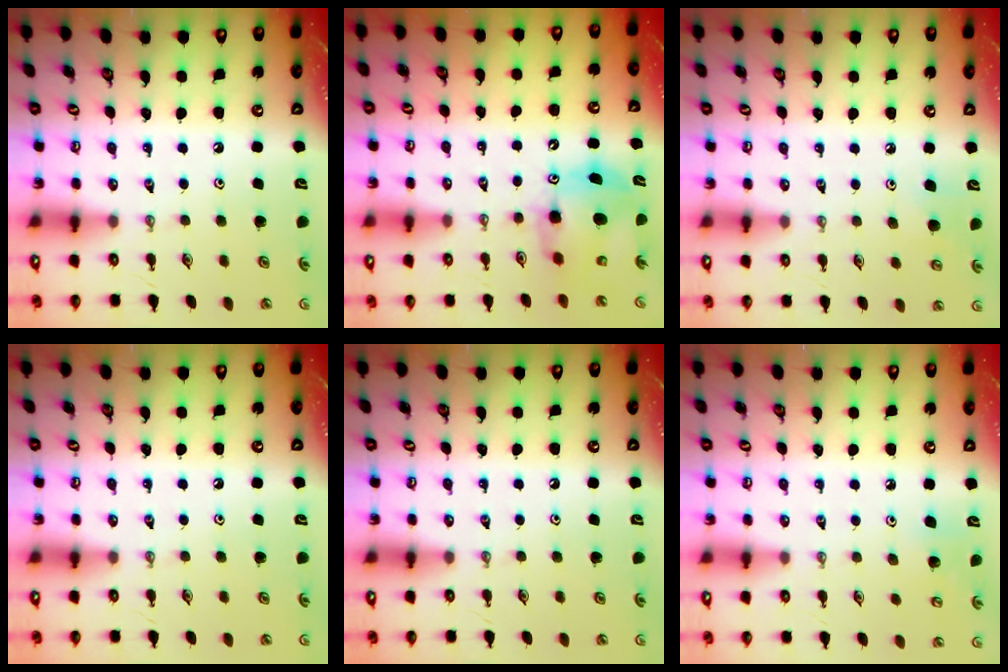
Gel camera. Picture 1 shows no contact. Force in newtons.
{"total": 9.0, "press": 9.0, "slide": 0.5}
{"total": 6.9, "press": 6.7, "slide": 1.6}
{"total": 0.0}
{"total": 0.0}
{"total": 6.0, "press": 5.8, "slide": 1.7}